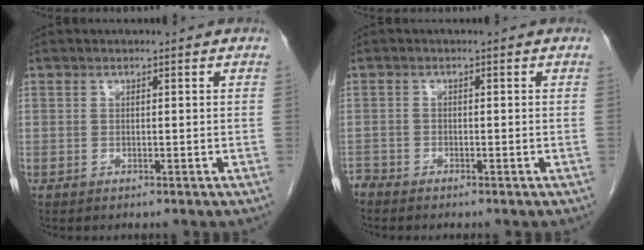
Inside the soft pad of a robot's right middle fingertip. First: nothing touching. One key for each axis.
{"total": 1.5, "fx": -1.5, "fy": 0.2, "fz": -0.2, "tx": 0.003, "ty": -0.005, "tz": -0.031}